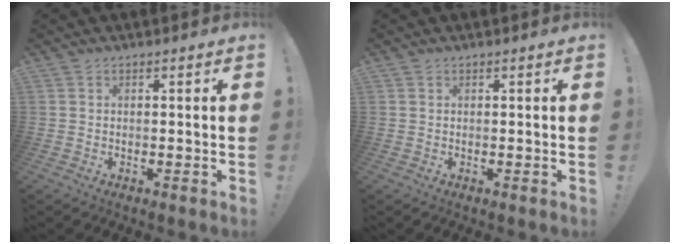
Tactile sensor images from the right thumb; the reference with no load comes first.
{"total": 0.0}